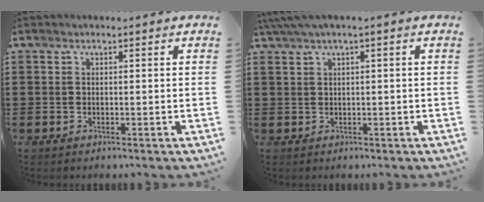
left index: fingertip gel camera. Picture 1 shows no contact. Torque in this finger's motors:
{"motor_torque": [1.02, -1.12, 0.70, 0.17]}